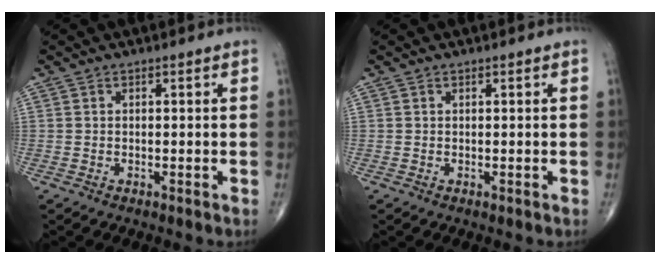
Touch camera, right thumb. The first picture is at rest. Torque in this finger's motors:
{"motor_torque": [0.67, -0.04, -0.04, -0.08, -0.03]}